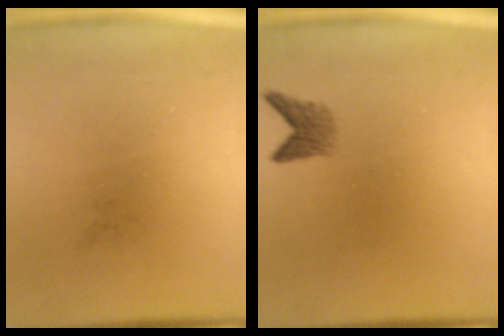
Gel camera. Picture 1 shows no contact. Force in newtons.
{"total": 2.0}